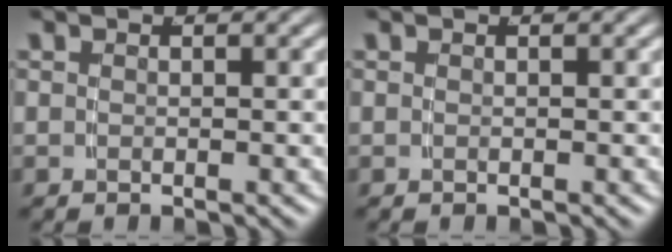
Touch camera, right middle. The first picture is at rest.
{"total": 0.0}